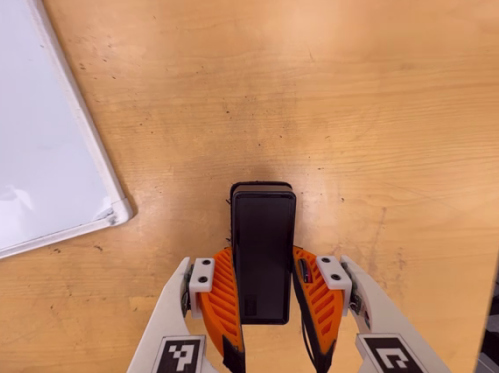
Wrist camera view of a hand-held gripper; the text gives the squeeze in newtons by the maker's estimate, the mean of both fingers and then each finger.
{"total": 5.9, "left": 4.2, "right": 7.6}